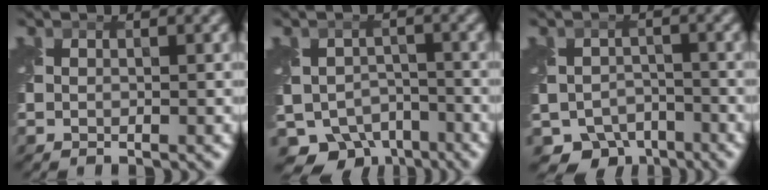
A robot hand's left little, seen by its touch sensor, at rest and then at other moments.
{"total": 8.0, "force": [-5.5, 5.0, 3.0], "torque": [-0.045, -0.019, -0.084]}
{"total": 6.1, "force": [-4.2, 4.1, 1.7], "torque": [-0.021, -0.023, -0.067]}